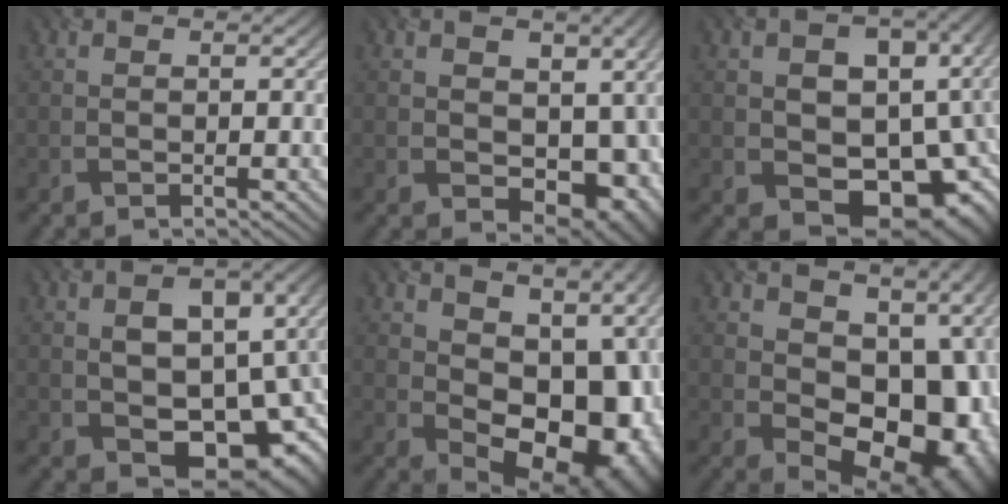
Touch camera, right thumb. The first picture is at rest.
{"total": 9.9, "force": [-0.3, 7.2, 6.8], "torque": [-0.089, -0.030, 0.007]}
{"total": 13.3, "force": [-1.5, 9.9, 8.8], "torque": [-0.096, -0.019, -0.006]}
{"total": 13.1, "force": [-2.1, 8.7, 9.5], "torque": [-0.132, -0.026, -0.010]}
{"total": 15.9, "force": [0.1, 10.9, 11.7], "torque": [-0.139, -0.030, 0.034]}
{"total": 17.3, "force": [-1.3, 12.2, 12.2], "torque": [-0.127, -0.033, 0.002]}